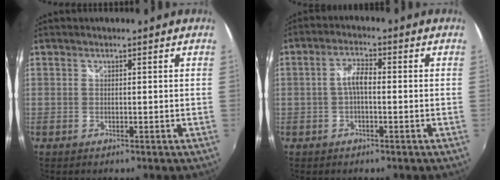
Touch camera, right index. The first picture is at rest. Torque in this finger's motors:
{"motor_torque": [0.46, -0.14, 0.35, 0.08]}